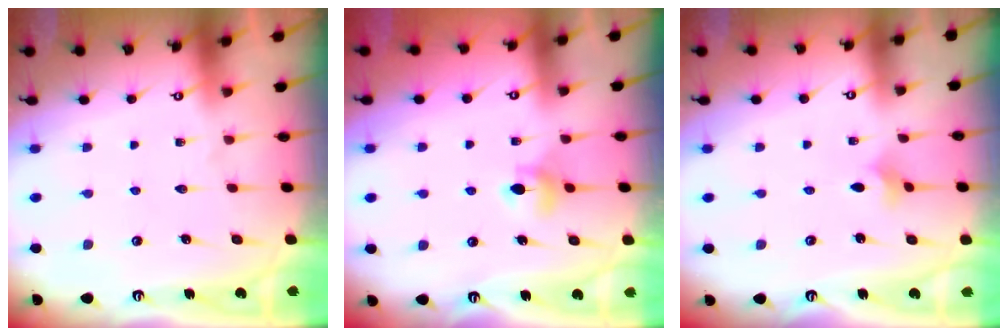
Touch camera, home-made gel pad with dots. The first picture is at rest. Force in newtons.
{"total": 5.6, "press": 5.5, "slide": 0.7}
{"total": 2.4, "press": 2.3, "slide": 0.4}